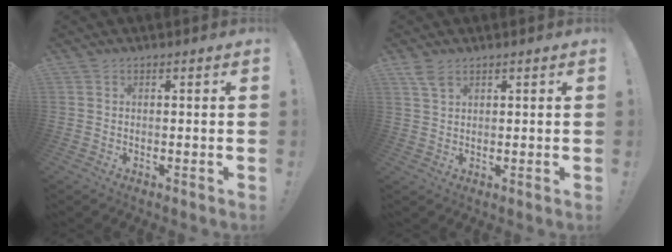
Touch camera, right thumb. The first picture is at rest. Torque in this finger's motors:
{"motor_torque": [0.13, -0.22, -0.39, 0.23, 0.16]}